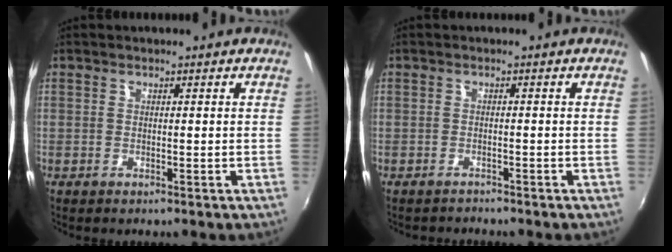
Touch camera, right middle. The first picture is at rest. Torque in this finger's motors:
{"motor_torque": [-0.27, -0.11, -0.10, -0.03]}